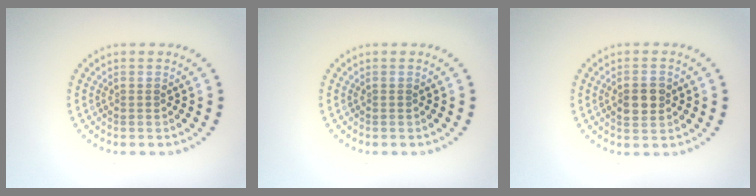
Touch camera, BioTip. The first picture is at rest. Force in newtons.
{"total": 0.0}
{"total": 2.8, "press": 2.8, "slide": 0.1}